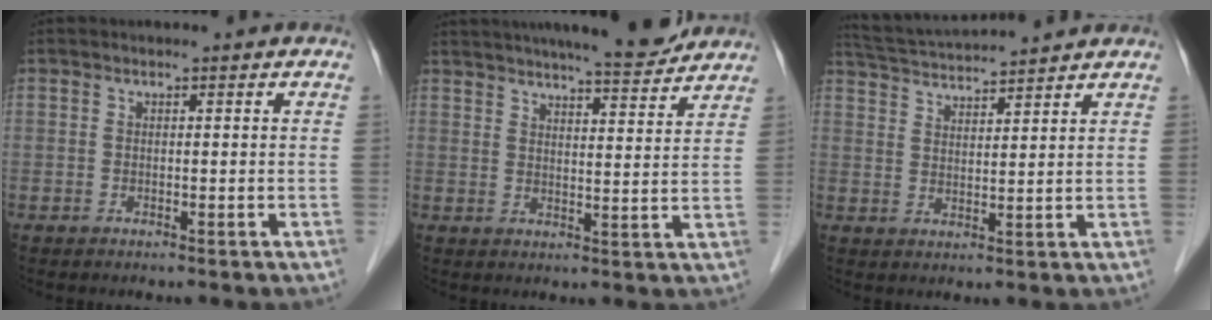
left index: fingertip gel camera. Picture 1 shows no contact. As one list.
[{"total": 12.4, "force": [11.2, 0.8, 5.4], "torque": [-0.082, 0.003, 0.150]}, {"total": 10.3, "force": [9.7, -0.2, 3.3], "torque": [-0.072, 0.030, 0.161]}]